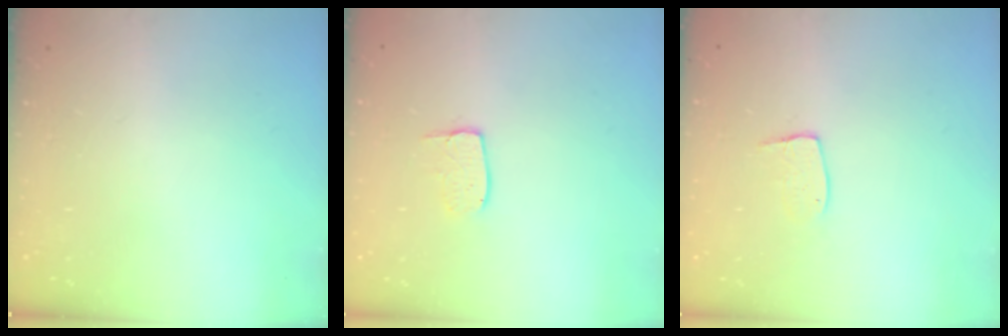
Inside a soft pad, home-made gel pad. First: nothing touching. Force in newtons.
{"total": 5.6, "press": 5.6, "slide": 0.3}
{"total": 5.9, "press": 5.9, "slide": 0.4}